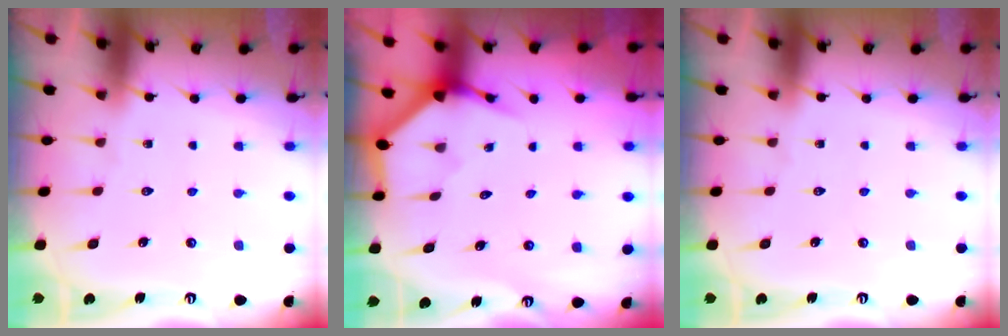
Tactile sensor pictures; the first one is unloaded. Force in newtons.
{"total": 3.7, "press": 3.7, "slide": 0.2}
{"total": 0.0}